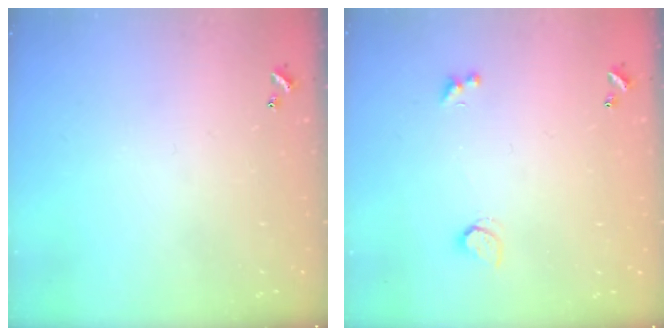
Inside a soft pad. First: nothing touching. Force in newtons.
{"total": 1.3, "press": 1.2, "slide": 0.4}